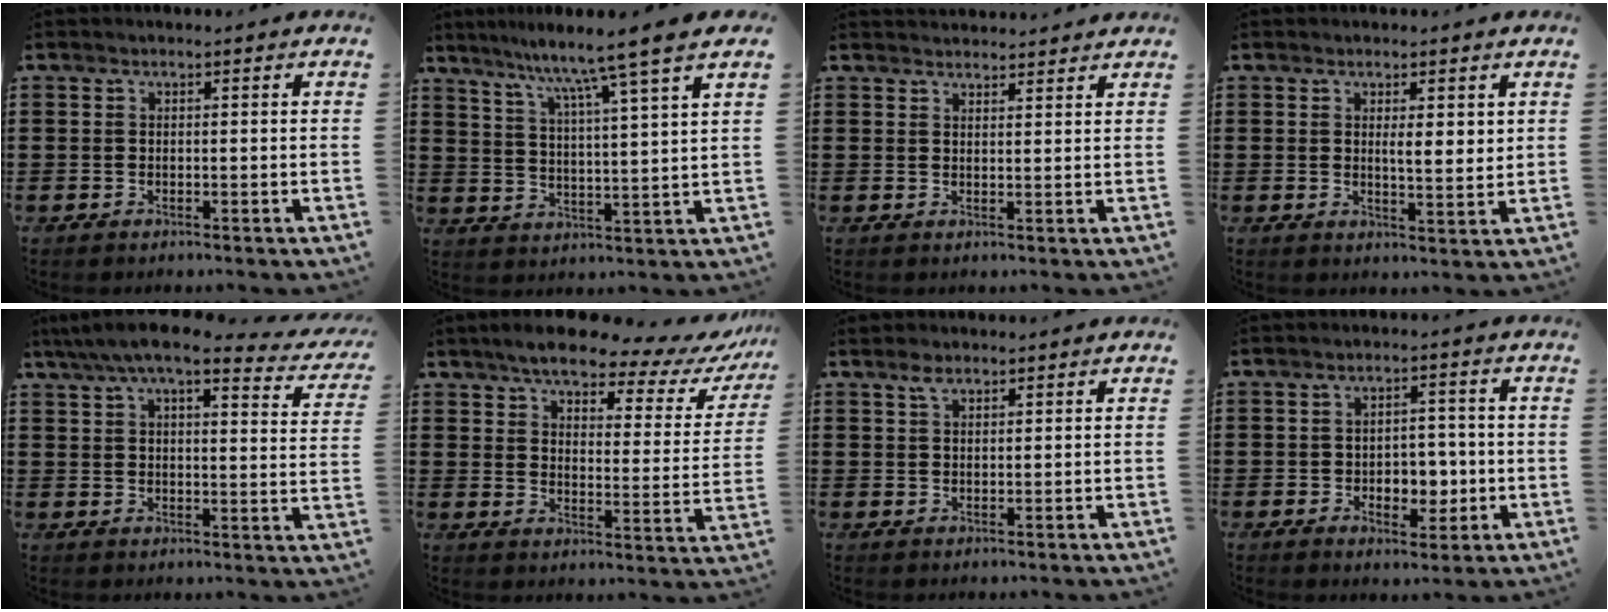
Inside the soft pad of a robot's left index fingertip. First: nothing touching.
{"total": 7.3, "force": [5.9, -1.6, 4.1], "torque": [-0.094, -0.042, 0.088]}
{"total": 2.1, "force": [2.1, 0.2, -0.2], "torque": [-0.001, -0.001, 0.041]}
{"total": 2.9, "force": [1.3, 0.9, 2.4], "torque": [-0.033, -0.003, 0.019]}
{"total": 7.9, "force": [6.4, 1.0, 4.5], "torque": [-0.101, -0.026, 0.109]}
{"total": 7.4, "force": [6.4, 1.4, 3.3], "torque": [-0.079, -0.039, 0.108]}
{"total": 2.2, "force": [1.5, 1.1, 1.1], "torque": [-0.018, 0.000, 0.028]}
{"total": 4.7, "force": [-0.8, 3.5, 2.9], "torque": [-0.047, 0.004, -0.022]}